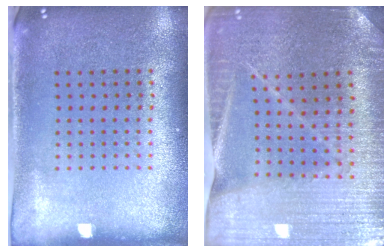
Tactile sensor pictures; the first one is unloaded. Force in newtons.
{"total": 3.0, "press": 3.0, "slide": 0.2}